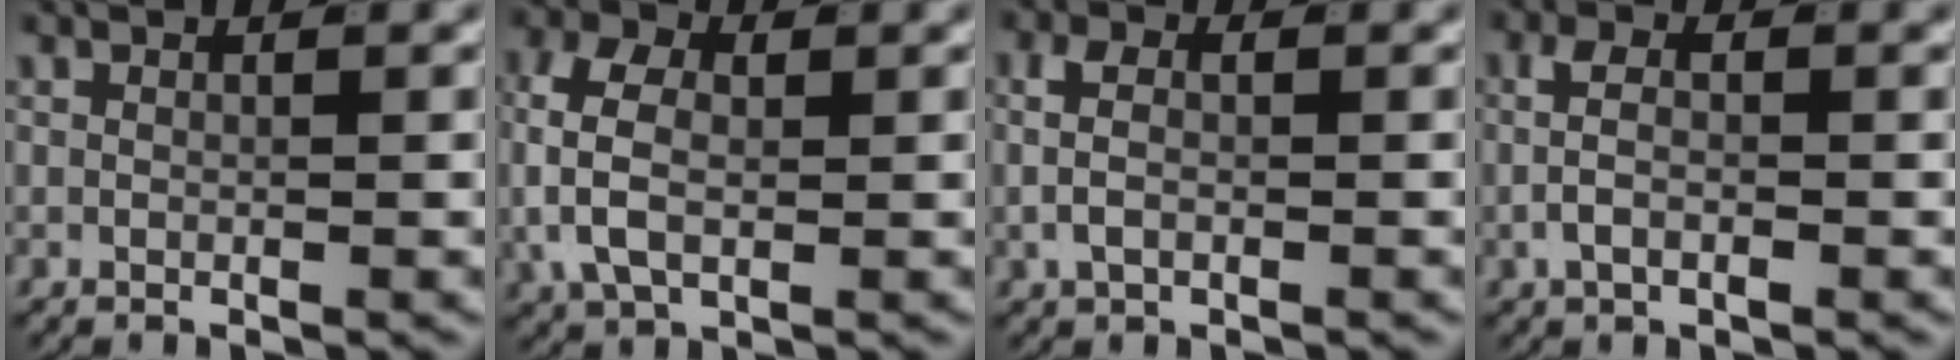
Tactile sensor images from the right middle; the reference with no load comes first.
{"total": 5.5, "force": [0.1, 3.6, 4.1], "torque": [-0.103, -0.010, 0.009]}
{"total": 2.6, "force": [-0.2, 1.6, 2.1], "torque": [-0.041, -0.002, -0.003]}
{"total": 3.0, "force": [-0.5, 1.5, 2.6], "torque": [-0.045, -0.002, -0.010]}